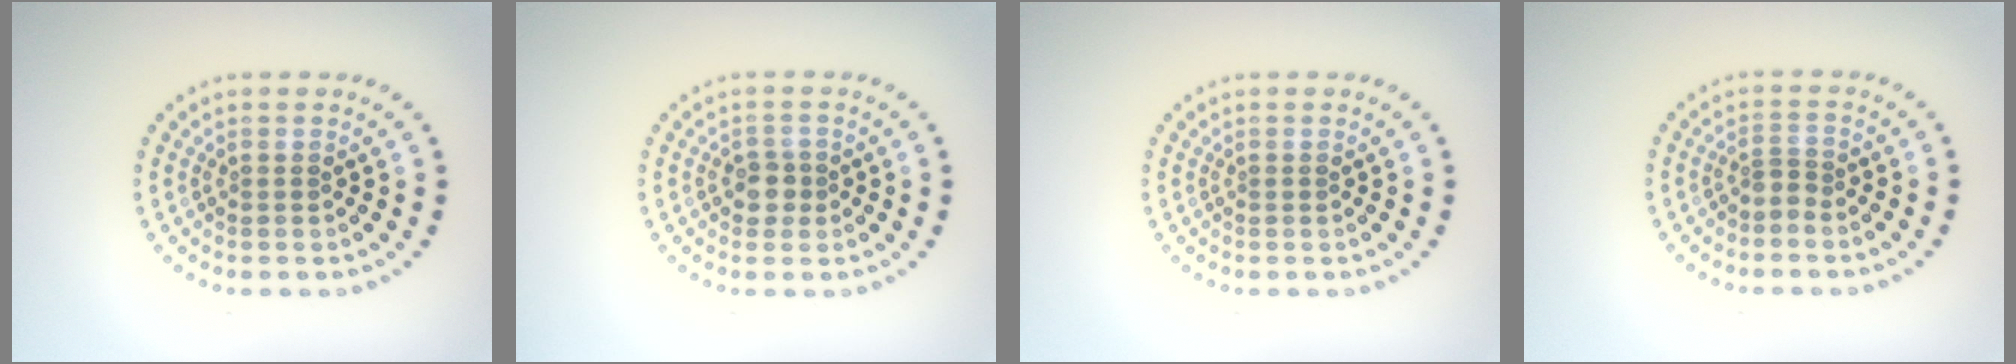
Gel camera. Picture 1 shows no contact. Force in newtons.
{"total": 1.8, "press": 1.6, "slide": 0.7}
{"total": 0.0}
{"total": 1.2, "press": 0.7, "slide": 1.0}